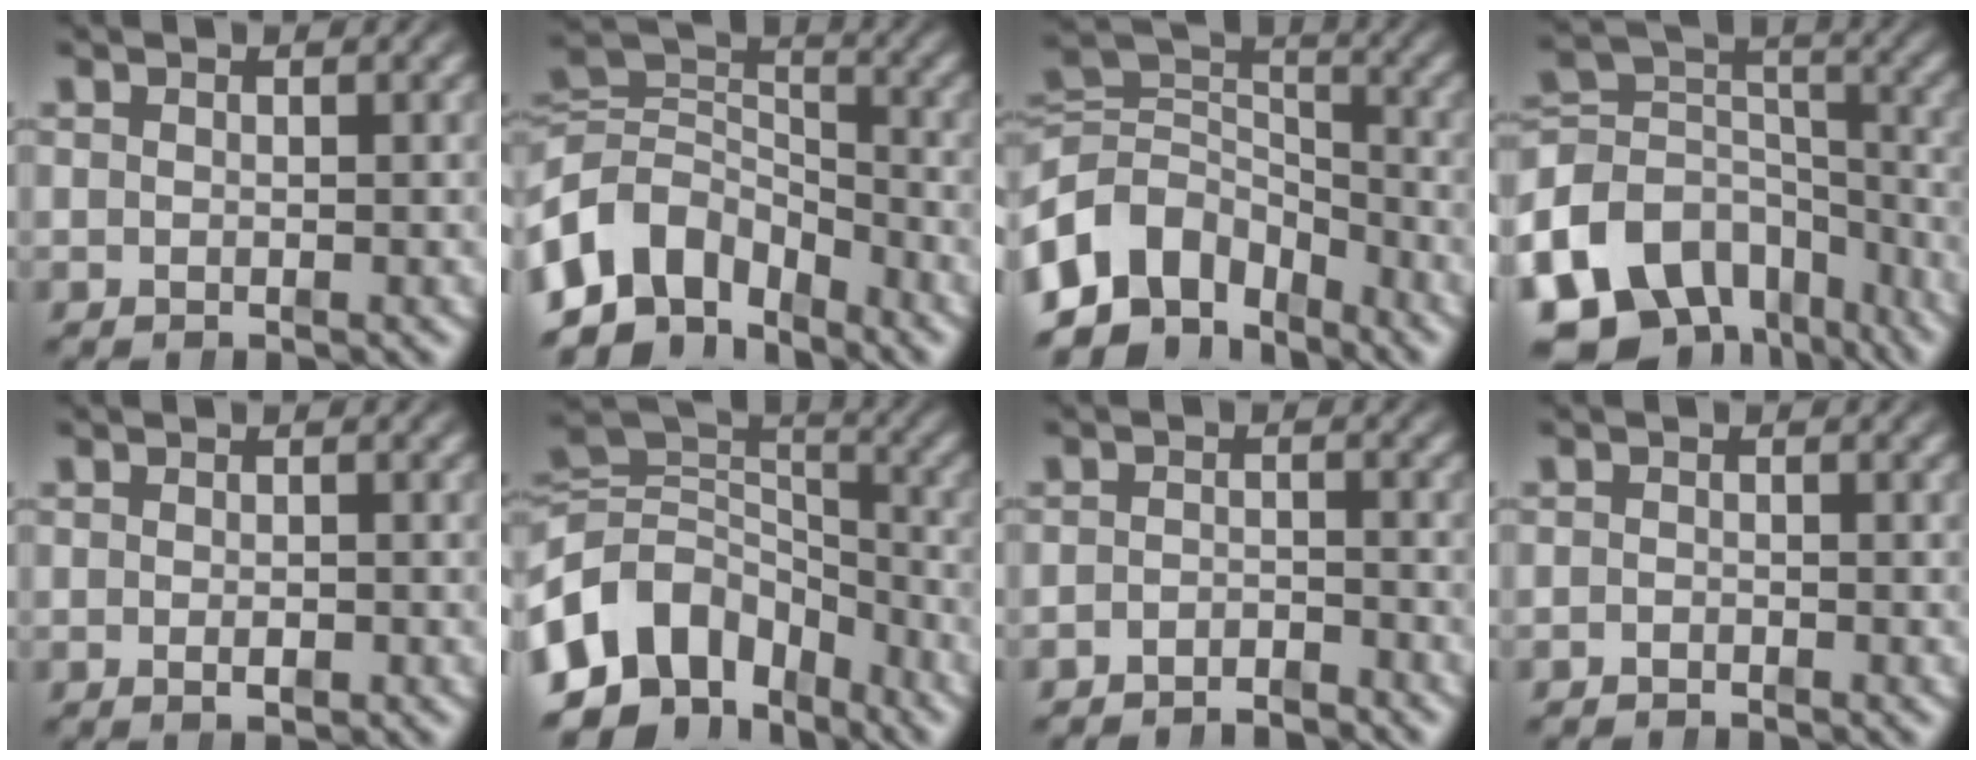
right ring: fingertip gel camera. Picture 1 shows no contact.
{"total": 12.5, "force": [-3.1, 9.8, 7.2], "torque": [-0.150, -0.051, -0.042]}
{"total": 13.2, "force": [-2.9, 10.5, 7.5], "torque": [-0.156, -0.051, -0.039]}
{"total": 12.6, "force": [-3.8, 9.6, 7.2], "torque": [-0.162, -0.052, -0.050]}
{"total": 1.1, "force": [-0.5, 0.6, 0.9], "torque": [-0.017, -0.004, -0.007]}
{"total": 15.8, "force": [-3.2, 13.0, 8.3], "torque": [-0.179, -0.047, -0.052]}
{"total": 3.1, "force": [-3.0, 0.6, 0.1], "torque": [0.002, -0.013, -0.049]}
{"total": 1.0, "force": [-0.9, 0.0, -0.2], "torque": [0.001, -0.010, -0.014]}